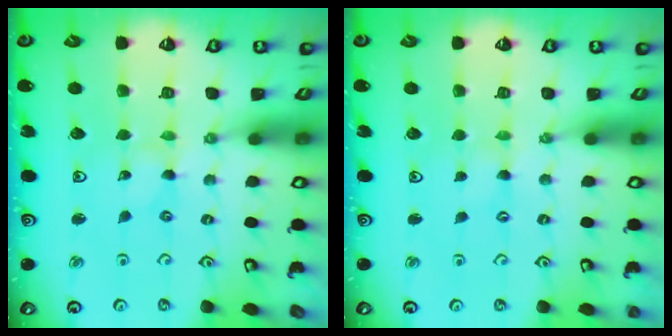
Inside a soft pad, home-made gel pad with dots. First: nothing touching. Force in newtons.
{"total": 0.0}